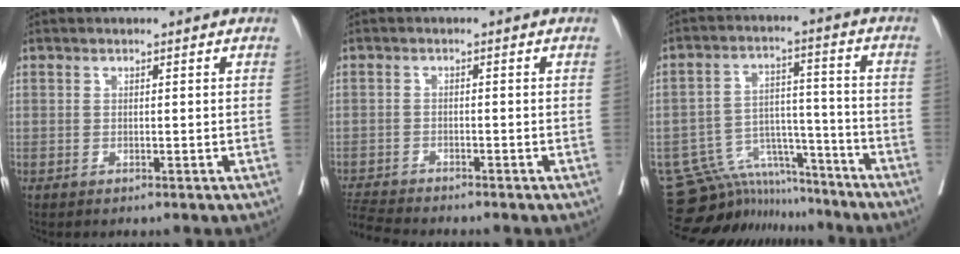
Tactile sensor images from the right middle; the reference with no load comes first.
{"total": 5.1, "force": [-5.0, -0.3, 0.9], "torque": [-0.021, -0.019, -0.091]}
{"total": 11.1, "force": [-10.6, 3.4, -0.3], "torque": [-0.001, 0.038, -0.173]}